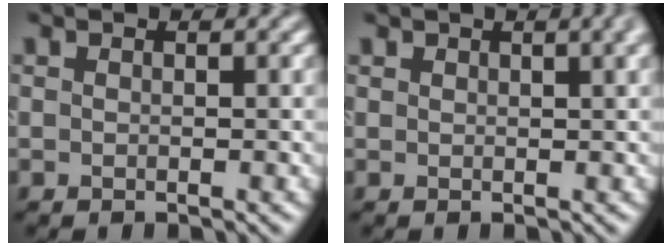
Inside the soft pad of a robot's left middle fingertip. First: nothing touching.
{"total": 2.2, "force": [1.2, 1.1, 1.5], "torque": [0.001, 0.012, 0.021]}